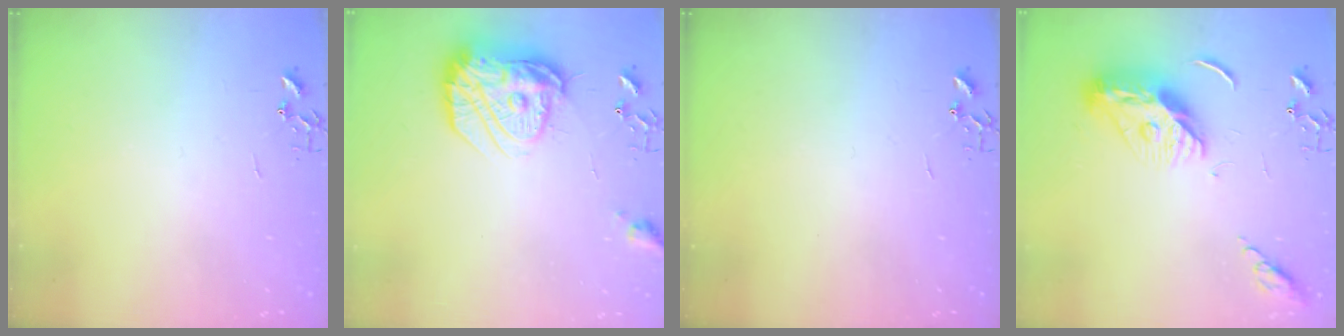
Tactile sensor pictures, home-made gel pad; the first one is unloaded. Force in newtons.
{"total": 18.2, "press": 18.2, "slide": 1.5}
{"total": 0.0}
{"total": 13.1, "press": 13.0, "slide": 1.3}